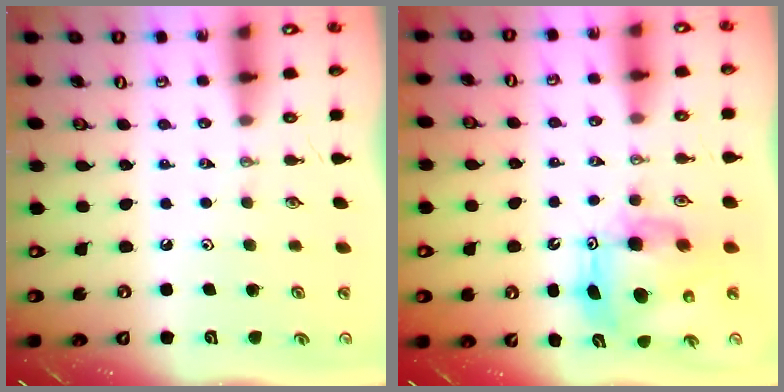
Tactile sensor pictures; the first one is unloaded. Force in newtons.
{"total": 11.1, "press": 11.0, "slide": 1.2}